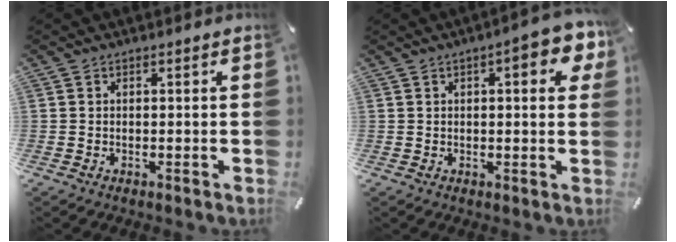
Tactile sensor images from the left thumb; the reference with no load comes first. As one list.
[{"total": 8.1, "force": [3.3, 2.6, 7.0], "torque": [-0.087, -0.015, 0.047]}]